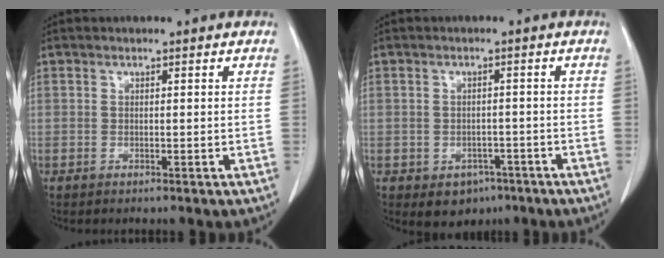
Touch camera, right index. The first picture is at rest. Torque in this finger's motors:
{"motor_torque": [0.01, -0.02, -0.03, -0.01]}